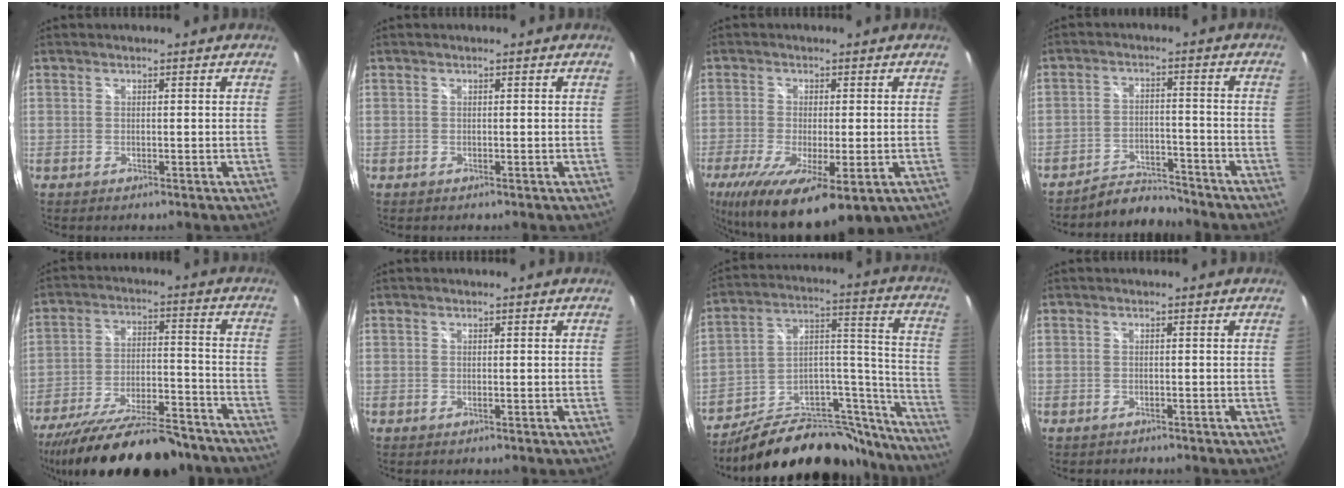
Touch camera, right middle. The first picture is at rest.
{"total": 0.0}
{"total": 16.9, "force": [-8.6, 5.3, 13.5], "torque": [-0.268, -0.064, -0.135]}
{"total": 6.3, "force": [-6.2, 0.6, 0.0], "torque": [-0.016, 0.015, -0.105]}
{"total": 24.5, "force": [-20.3, 6.5, 12.1], "torque": [-0.222, -0.035, -0.297]}
{"total": 0.0}
{"total": 26.7, "force": [-22.0, 10.5, 10.9], "torque": [-0.131, 0.076, -0.311]}
{"total": 1.2, "force": [-1.0, 0.6, 0.2], "torque": [-0.009, -0.002, -0.015]}